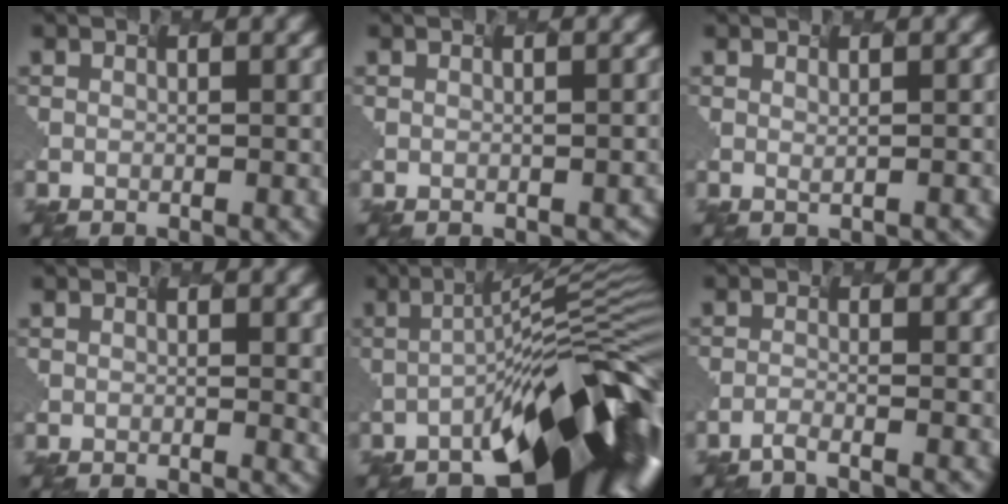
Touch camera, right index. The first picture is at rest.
{"total": 1.5, "force": [-0.2, 0.9, 1.2], "torque": [-0.001, 0.001, 0.014]}
{"total": 0.5, "force": [0.4, 0.2, 0.3], "torque": [-0.003, 0.000, 0.009]}
{"total": 0.7, "force": [0.1, 0.0, 0.7], "torque": [-0.008, 0.001, 0.006]}
{"total": 15.7, "force": [-6.6, 4.6, 13.4], "torque": [-0.167, 0.012, -0.105]}
{"total": 2.3, "force": [-2.1, 0.0, 0.7], "torque": [0.001, 0.006, -0.045]}